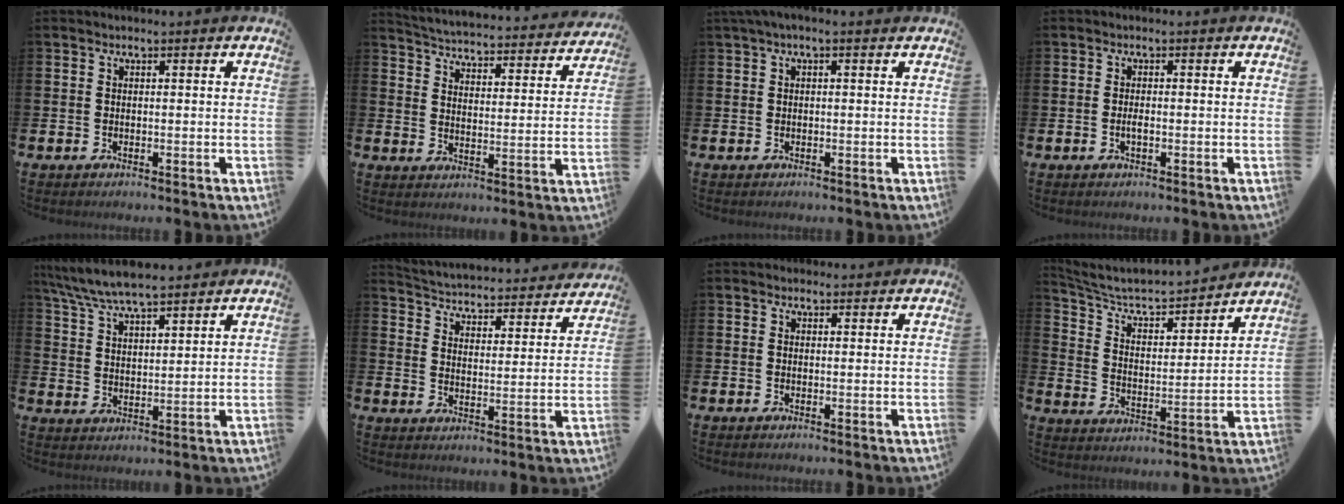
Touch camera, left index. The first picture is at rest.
{"total": 4.6, "force": [4.5, 0.5, 0.6], "torque": [-0.035, -0.044, 0.073]}
{"total": 0.9, "force": [0.2, 0.2, 0.9], "torque": [-0.021, 0.004, 0.003]}
{"total": 1.0, "force": [-0.3, 0.4, 0.9], "torque": [-0.019, 0.000, -0.004]}
{"total": 7.4, "force": [6.9, 1.0, 2.2], "torque": [-0.068, -0.028, 0.127]}
{"total": 4.2, "force": [4.1, 0.8, 0.4], "torque": [-0.032, -0.042, 0.065]}
{"total": 0.9, "force": [0.7, 0.5, 0.1], "torque": [0.018, -0.001, 0.008]}
{"total": 6.2, "force": [5.6, 1.7, 2.3], "torque": [-0.073, -0.043, 0.088]}